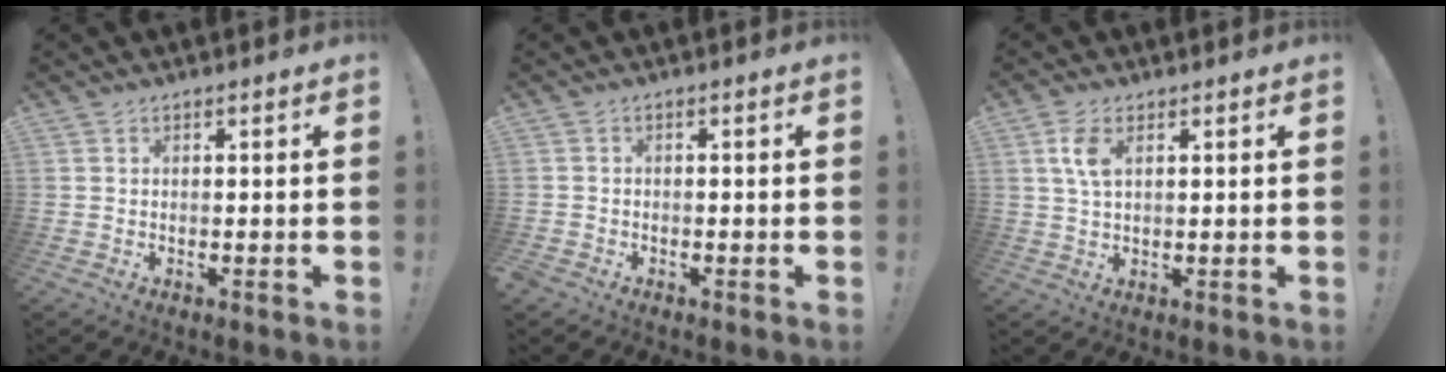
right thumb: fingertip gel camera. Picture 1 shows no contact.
{"total": 1.4, "force": [-1.1, 0.8, -0.1], "torque": [-0.002, 0.008, -0.019]}
{"total": 5.9, "force": [2.0, 3.1, 4.6], "torque": [-0.096, 0.002, 0.037]}